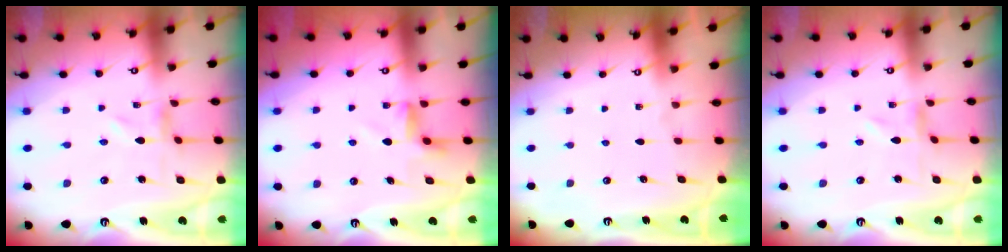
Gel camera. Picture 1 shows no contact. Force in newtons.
{"total": 3.4, "press": 3.3, "slide": 0.9}
{"total": 0.0}
{"total": 0.0}